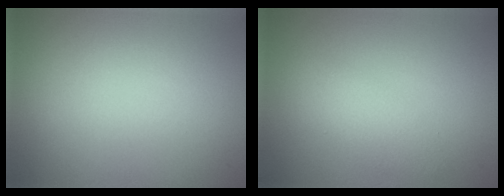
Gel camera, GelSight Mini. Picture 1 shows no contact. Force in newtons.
{"total": 2.2, "press": 2.2, "slide": 0.1}